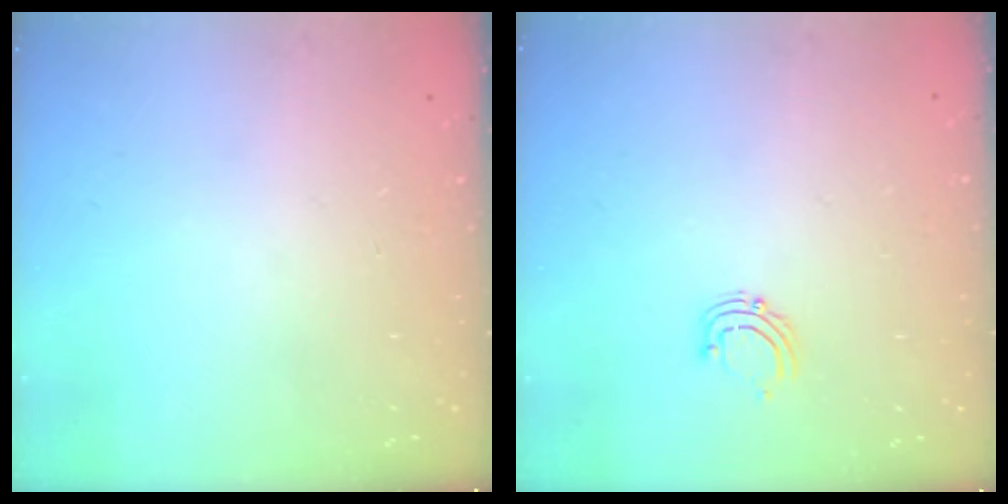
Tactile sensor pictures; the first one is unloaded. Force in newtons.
{"total": 4.1, "press": 4.0, "slide": 0.4}